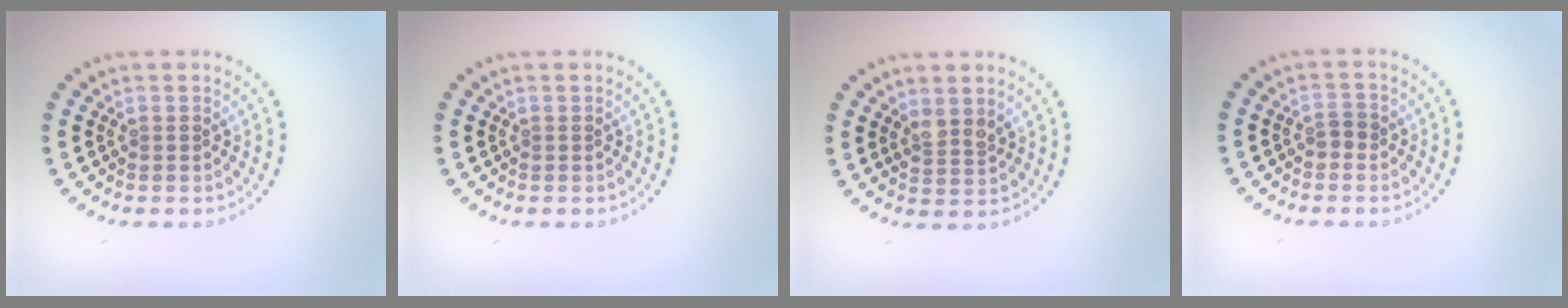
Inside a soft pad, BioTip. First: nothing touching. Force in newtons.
{"total": 0.0}
{"total": 1.7, "press": 1.4, "slide": 1.0}
{"total": 1.2, "press": 1.1, "slide": 0.4}